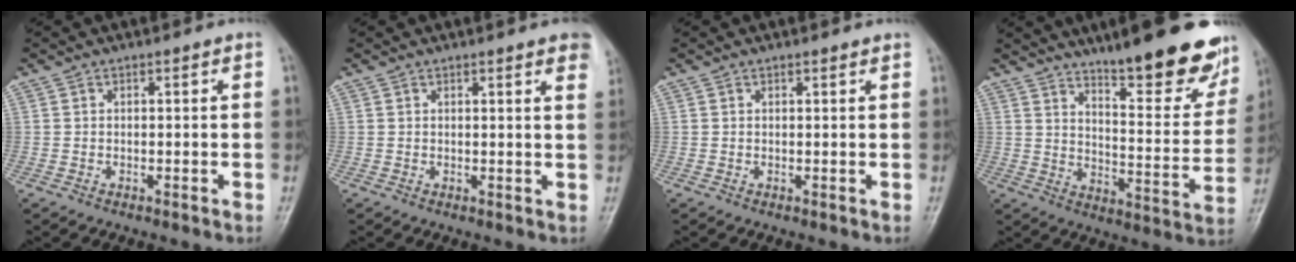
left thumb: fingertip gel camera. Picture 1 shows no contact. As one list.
[{"total": 5.6, "force": [3.8, 0.9, 4.0], "torque": [-0.035, -0.005, 0.033]}, {"total": 0.8, "force": [0.8, 0.0, 0.3], "torque": [-0.004, -0.001, 0.011]}, {"total": 20.3, "force": [14.7, 4.6, 13.1], "torque": [-0.140, -0.093, 0.210]}]